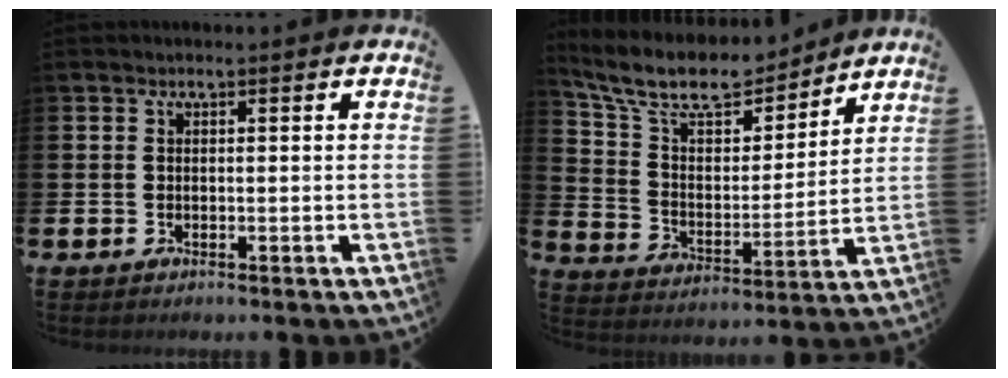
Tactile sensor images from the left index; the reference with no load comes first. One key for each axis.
{"total": 11.1, "fx": 10.0, "fy": 3.4, "fz": 3.5, "tx": -0.110, "ty": -0.066, "tz": 0.175}